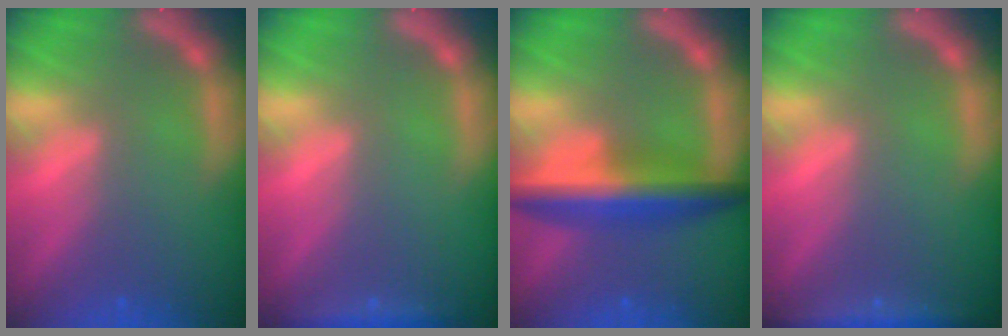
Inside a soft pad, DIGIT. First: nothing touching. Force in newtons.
{"total": 1.9}
{"total": 7.0}
{"total": 3.5}